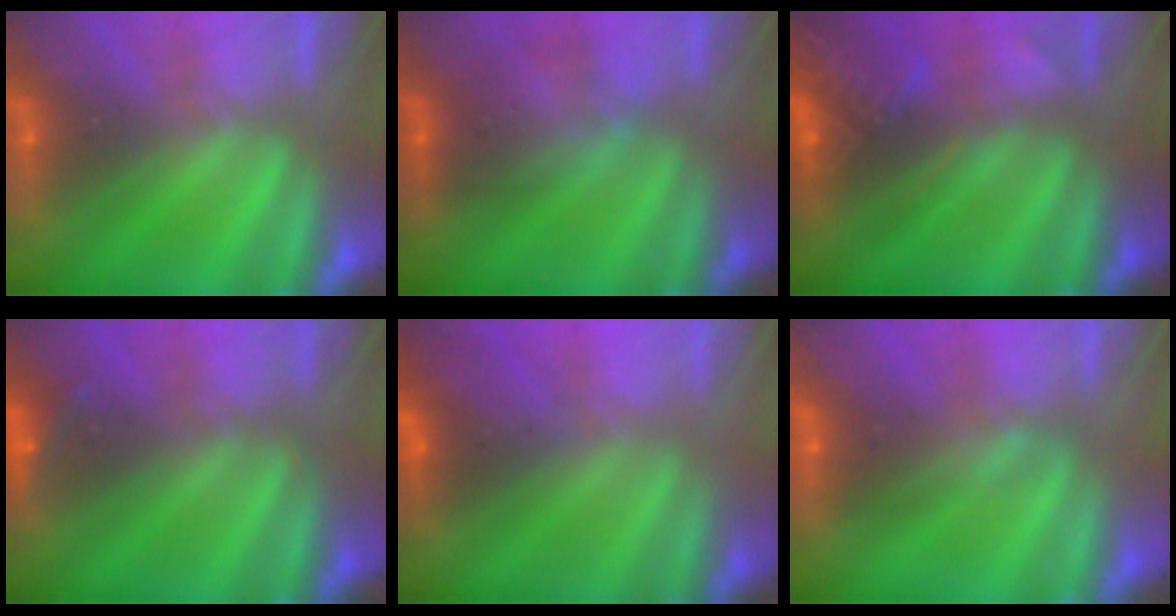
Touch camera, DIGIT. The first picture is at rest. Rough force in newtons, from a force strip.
{"total": 2.4}
{"total": 2.9}
{"total": 2.6}
{"total": 2.9}
{"total": 1.6}